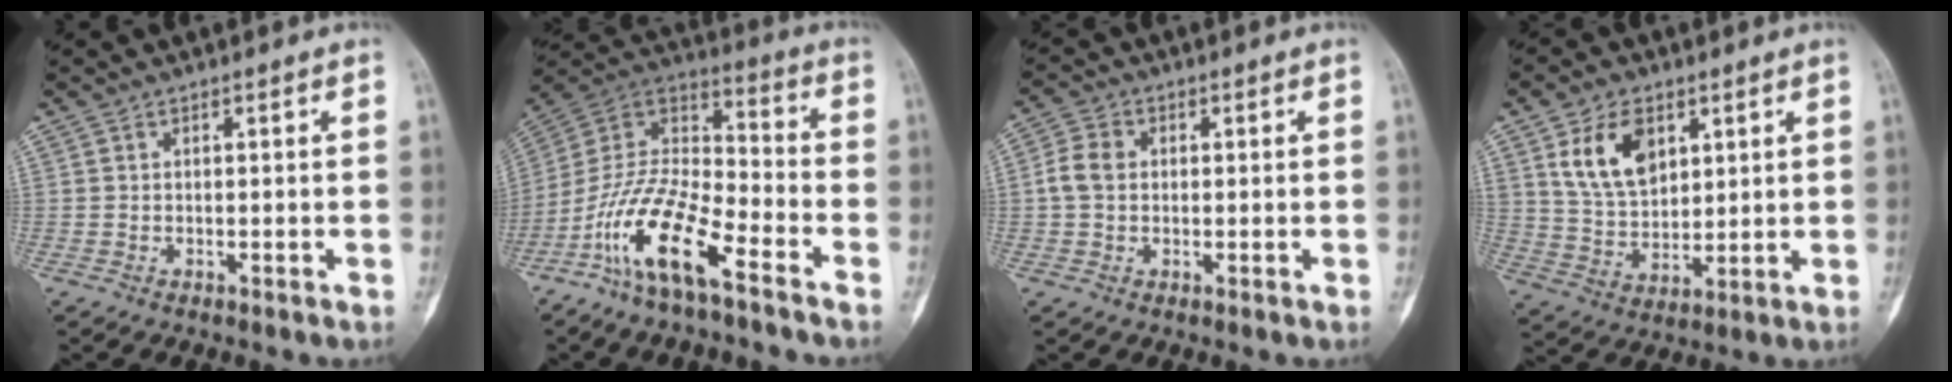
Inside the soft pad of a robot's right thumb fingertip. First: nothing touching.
{"total": 16.8, "force": [-9.9, 5.5, 12.5], "torque": [-0.240, 0.069, -0.194]}
{"total": 4.6, "force": [0.2, 3.6, 2.9], "torque": [-0.058, 0.012, -0.001]}
{"total": 11.6, "force": [5.0, 7.4, 7.4], "torque": [-0.111, -0.021, 0.105]}